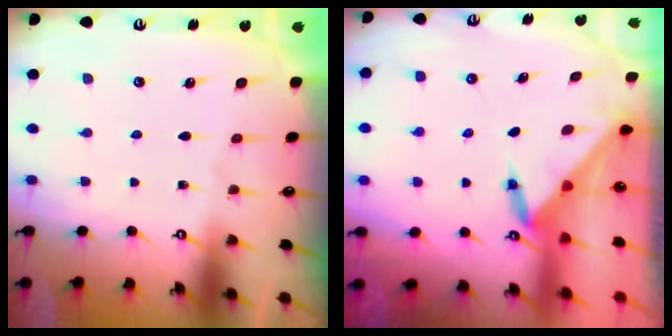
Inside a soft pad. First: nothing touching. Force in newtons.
{"total": 3.5, "press": 3.4, "slide": 0.4}